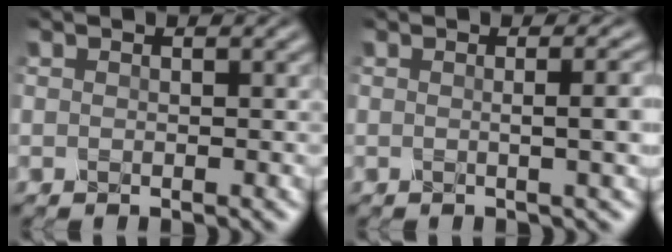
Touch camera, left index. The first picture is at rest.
{"total": 3.4, "force": [-0.1, 0.9, 3.2], "torque": [-0.039, 0.006, 0.000]}